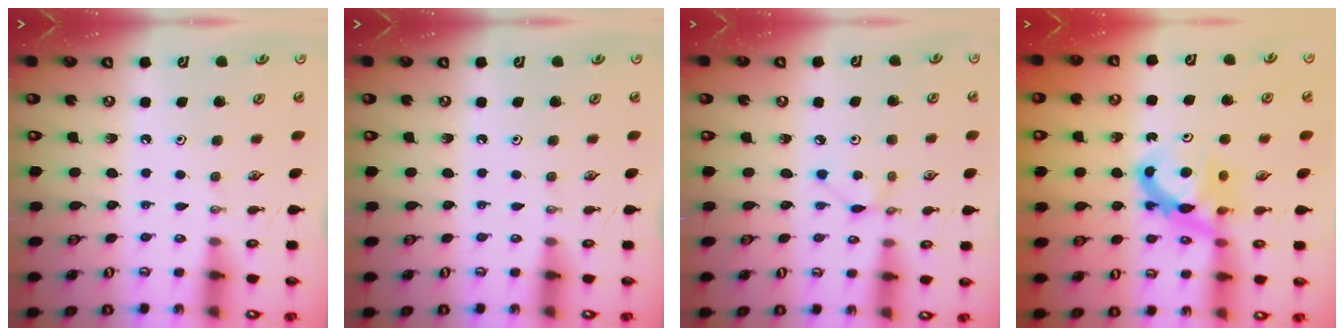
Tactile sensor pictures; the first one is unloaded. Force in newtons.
{"total": 0.0}
{"total": 2.9, "press": 2.9, "slide": 0.3}
{"total": 7.2, "press": 7.2, "slide": 0.5}